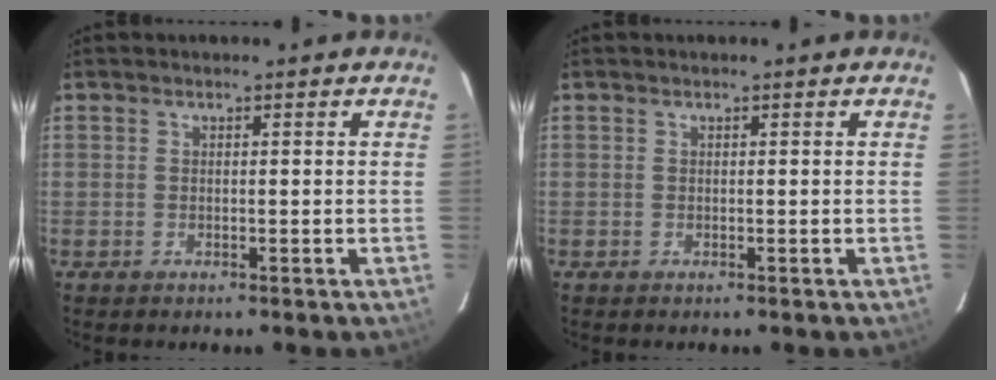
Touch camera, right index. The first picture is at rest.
{"total": 0.0}